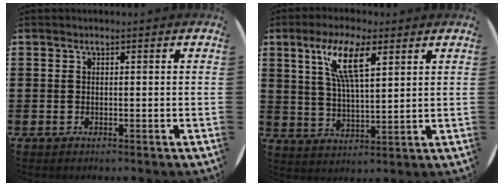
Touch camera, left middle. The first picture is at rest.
{"total": 9.0, "force": [5.2, 2.5, 6.9], "torque": [-0.144, 0.001, 0.089]}